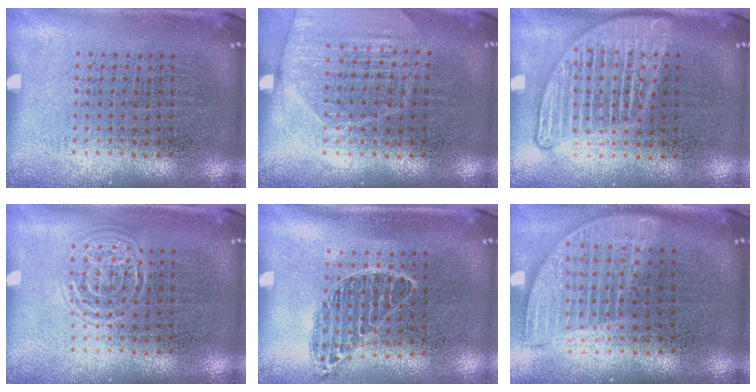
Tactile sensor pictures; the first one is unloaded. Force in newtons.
{"total": 1.7, "press": 1.6, "slide": 0.5}
{"total": 2.8, "press": 2.8, "slide": 0.3}
{"total": 1.5, "press": 1.5, "slide": 0.3}
{"total": 0.8, "press": 0.7, "slide": 0.3}
{"total": 1.8, "press": 1.5, "slide": 1.0}